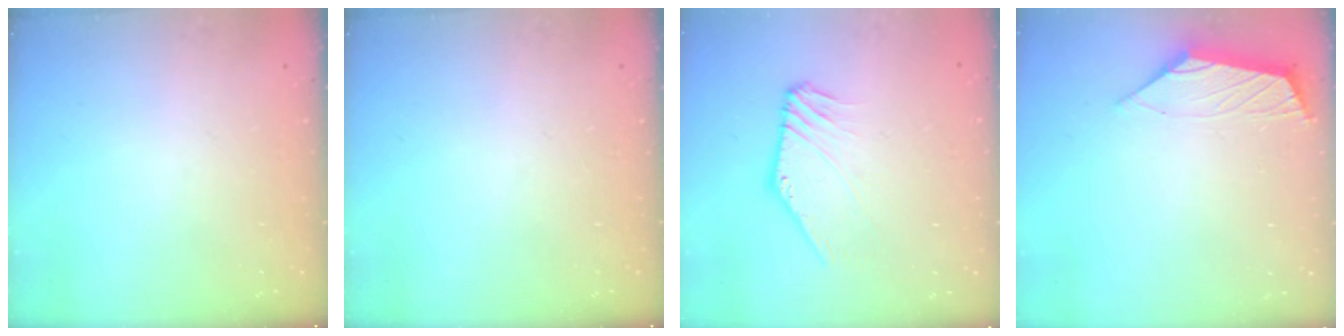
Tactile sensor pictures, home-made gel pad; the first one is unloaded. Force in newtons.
{"total": 0.0}
{"total": 3.6, "press": 3.6, "slide": 0.2}
{"total": 2.8, "press": 2.7, "slide": 0.6}